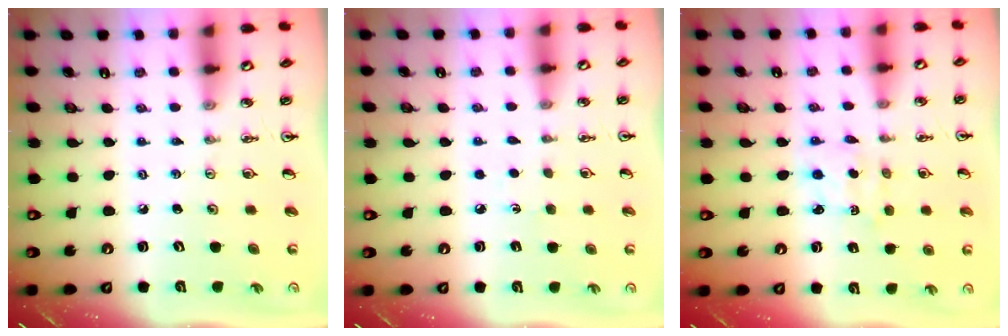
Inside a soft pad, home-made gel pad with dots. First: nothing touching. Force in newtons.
{"total": 3.2, "press": 3.2, "slide": 0.4}
{"total": 2.3, "press": 2.3, "slide": 0.5}